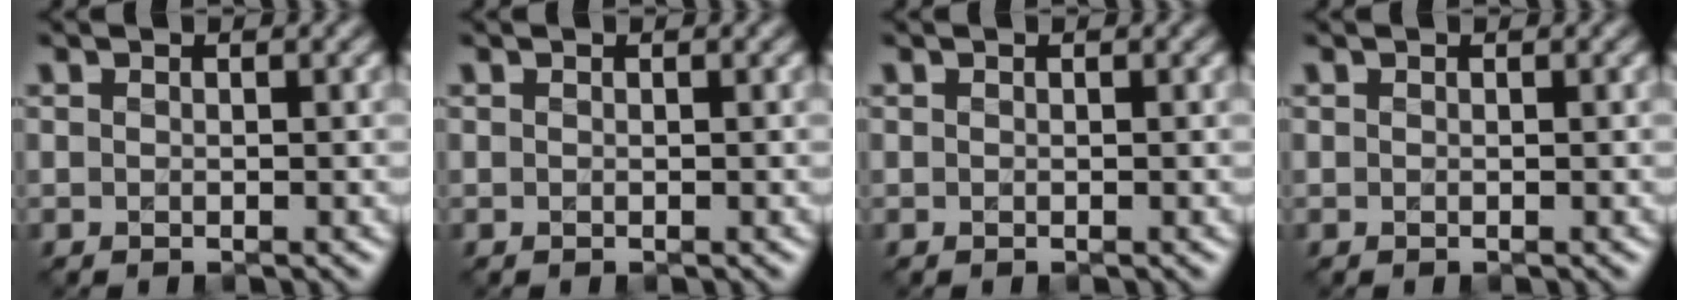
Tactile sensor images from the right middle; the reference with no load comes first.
{"total": 0.0}
{"total": 0.0}
{"total": 0.0}